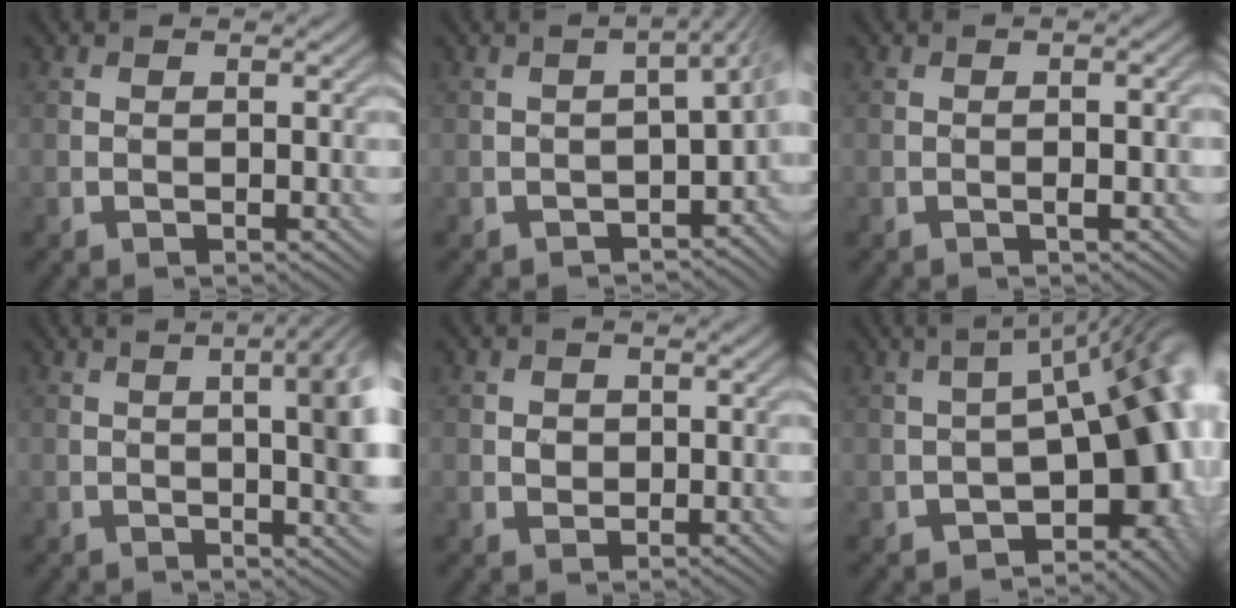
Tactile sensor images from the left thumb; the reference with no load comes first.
{"total": 7.8, "force": [-3.4, 3.7, 6.0], "torque": [-0.076, -0.029, -0.044]}
{"total": 1.8, "force": [-0.3, 0.3, 1.8], "torque": [-0.029, 0.003, -0.004]}
{"total": 9.5, "force": [0.8, 3.0, 8.9], "torque": [-0.090, 0.019, 0.000]}
{"total": 1.5, "force": [0.2, 1.3, 0.6], "torque": [-0.013, -0.004, 0.002]}
{"total": 16.2, "force": [-4.0, 7.9, 13.6], "torque": [-0.141, -0.015, -0.051]}